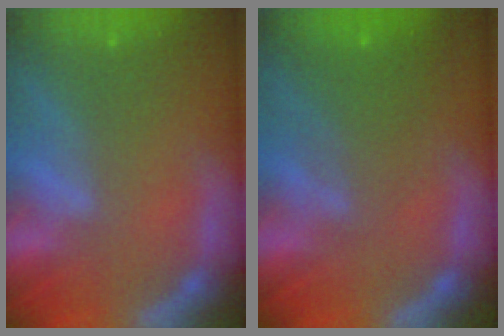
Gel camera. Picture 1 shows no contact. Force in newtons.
{"total": 4.0}